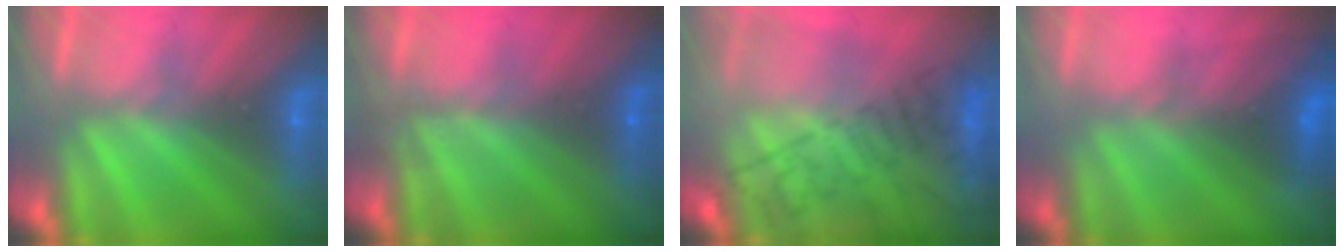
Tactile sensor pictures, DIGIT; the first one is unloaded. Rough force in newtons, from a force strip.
{"total": 1.0}
{"total": 8.7}
{"total": 2.2}